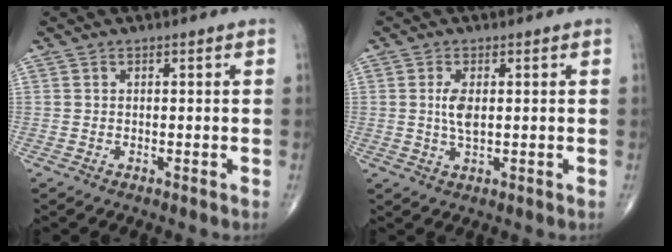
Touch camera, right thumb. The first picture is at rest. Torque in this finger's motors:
{"motor_torque": [1.27, 1.22, 0.56, -0.21, 0.07]}